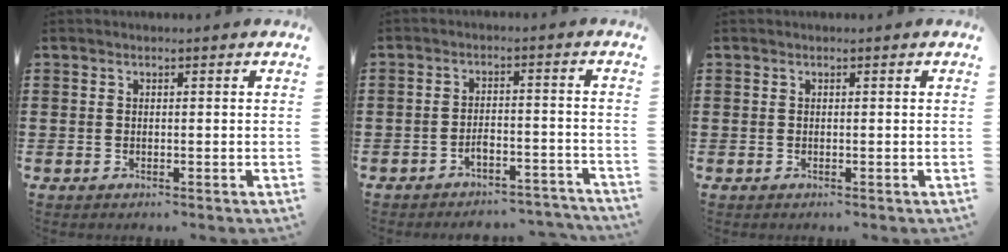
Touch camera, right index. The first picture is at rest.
{"total": 3.6, "force": [-3.4, 0.6, 1.1], "torque": [-0.024, 0.006, -0.070]}
{"total": 0.0}